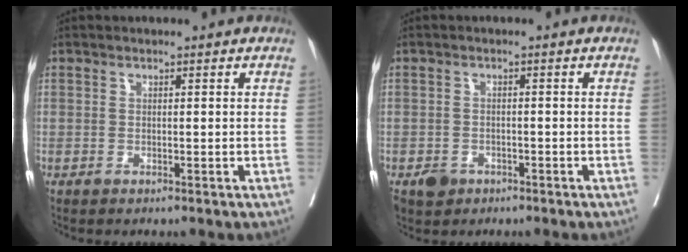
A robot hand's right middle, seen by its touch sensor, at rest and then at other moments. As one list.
[{"total": 2.5, "force": [-1.5, 1.9, 0.6], "torque": [-0.009, 0.005, -0.019]}]